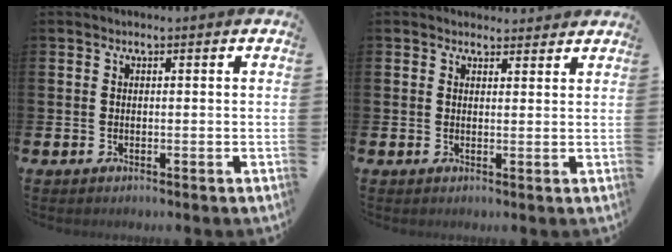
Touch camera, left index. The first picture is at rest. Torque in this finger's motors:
{"motor_torque": [0.88, -1.27, 0.18, 0.00]}